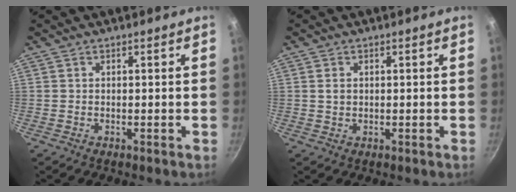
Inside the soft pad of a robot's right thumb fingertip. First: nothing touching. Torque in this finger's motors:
{"motor_torque": [-0.36, -0.02, 0.39, 0.13, -0.05]}